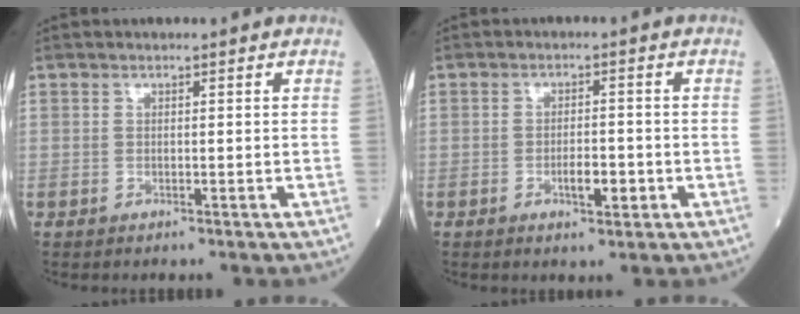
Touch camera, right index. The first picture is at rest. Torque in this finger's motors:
{"motor_torque": [0.07, -0.03, 0.22, 0.06]}